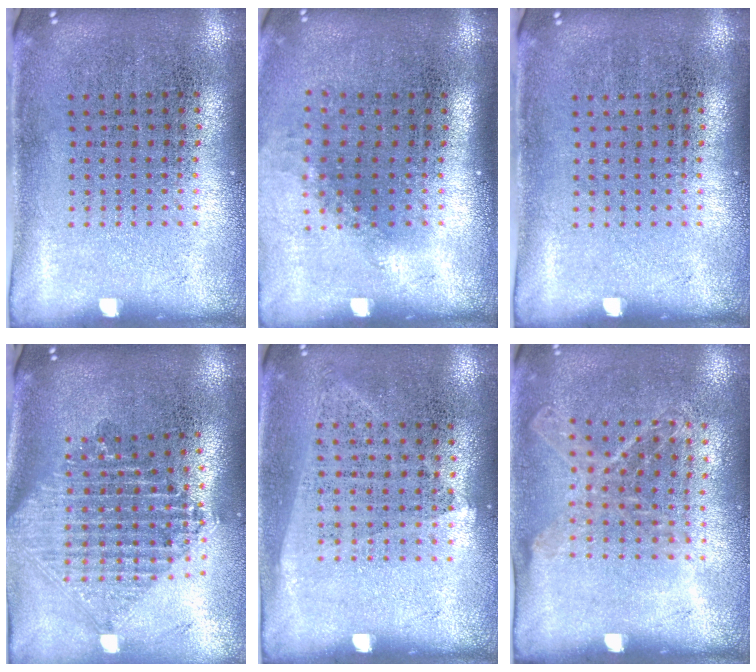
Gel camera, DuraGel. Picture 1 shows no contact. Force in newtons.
{"total": 1.1, "press": 0.9, "slide": 0.7}
{"total": 0.0}
{"total": 2.2, "press": 1.7, "slide": 1.4}
{"total": 1.0, "press": 0.9, "slide": 0.6}
{"total": 1.1, "press": 1.0, "slide": 0.4}